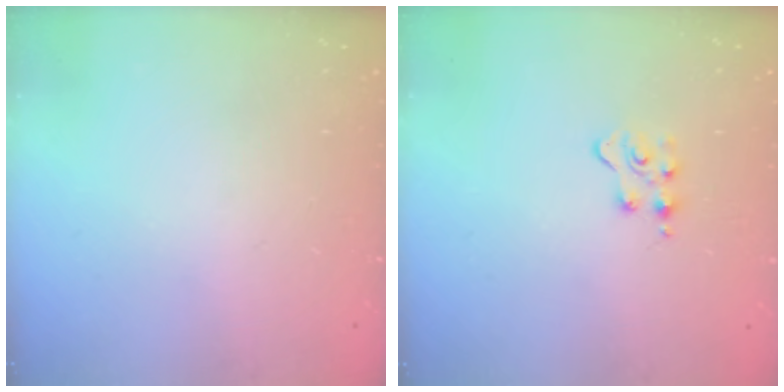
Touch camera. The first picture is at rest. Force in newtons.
{"total": 3.0, "press": 3.0, "slide": 0.3}